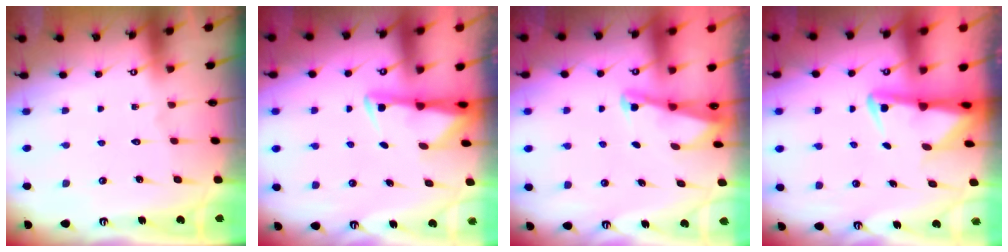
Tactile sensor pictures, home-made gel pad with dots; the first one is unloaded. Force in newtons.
{"total": 3.0, "press": 2.9, "slide": 0.6}
{"total": 1.9, "press": 1.9, "slide": 0.4}
{"total": 3.7, "press": 3.6, "slide": 0.7}